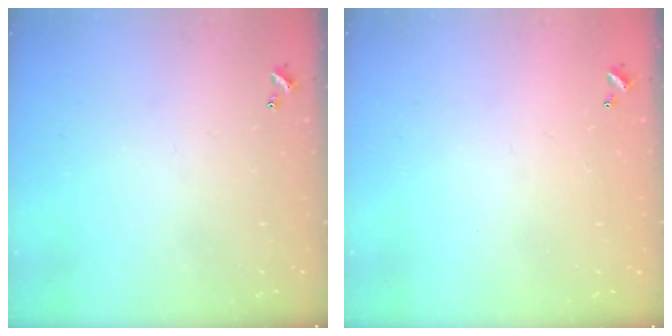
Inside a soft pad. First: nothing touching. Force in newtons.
{"total": 3.0, "press": 3.0, "slide": 0.1}